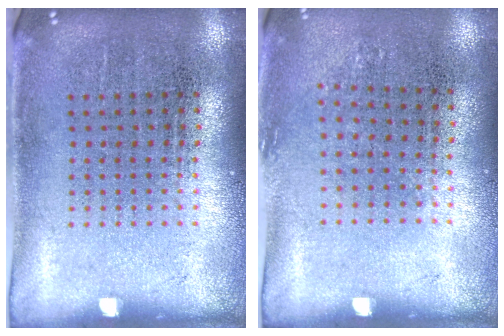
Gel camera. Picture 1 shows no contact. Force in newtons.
{"total": 0.8, "press": 0.7, "slide": 0.4}